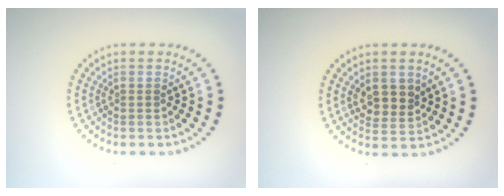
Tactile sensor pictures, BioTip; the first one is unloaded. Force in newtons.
{"total": 2.7, "press": 2.5, "slide": 1.1}